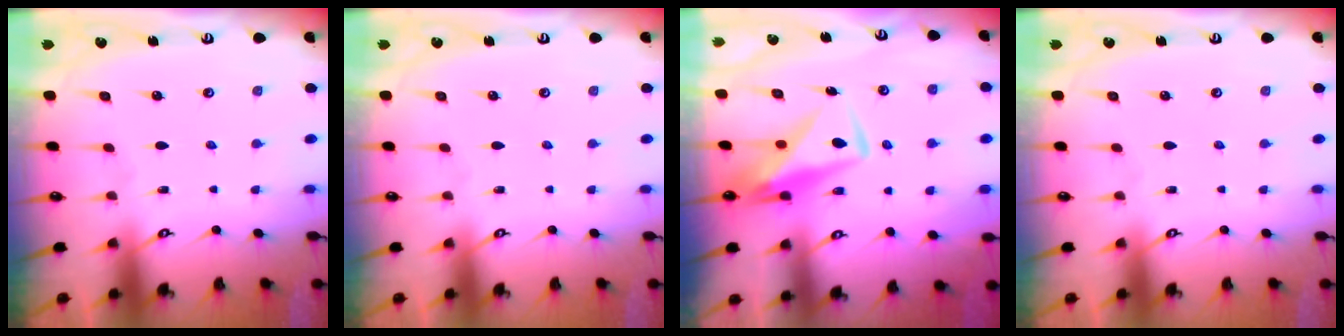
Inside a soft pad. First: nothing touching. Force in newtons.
{"total": 0.0}
{"total": 10.2, "press": 10.2, "slide": 0.9}
{"total": 0.0}